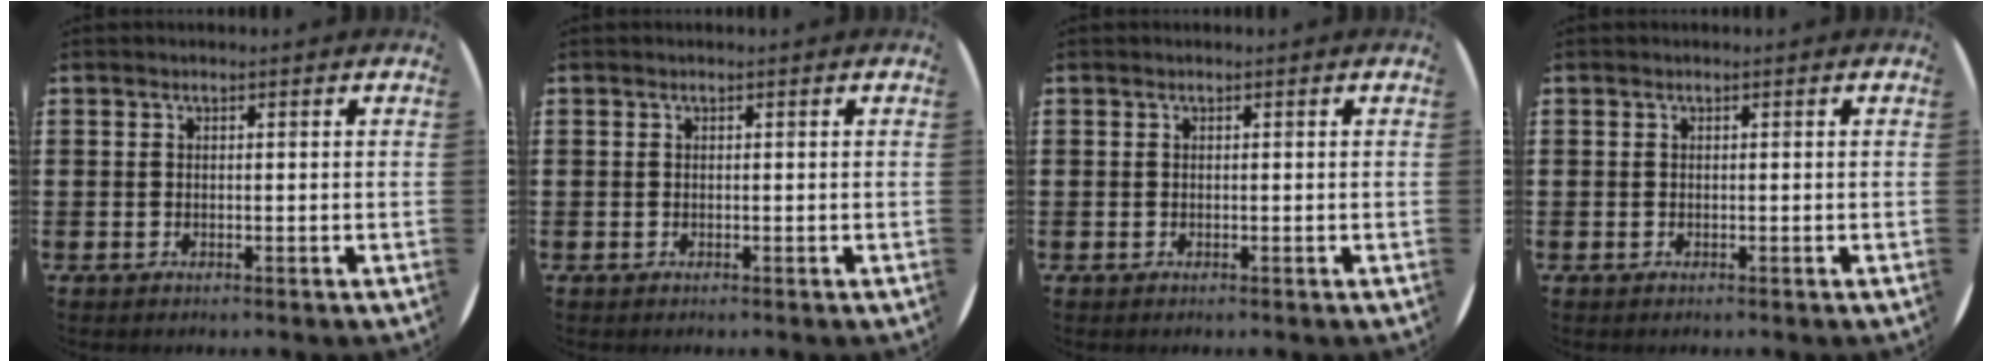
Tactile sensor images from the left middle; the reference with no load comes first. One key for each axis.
{"total": 0.0}
{"total": 0.0}
{"total": 0.0}